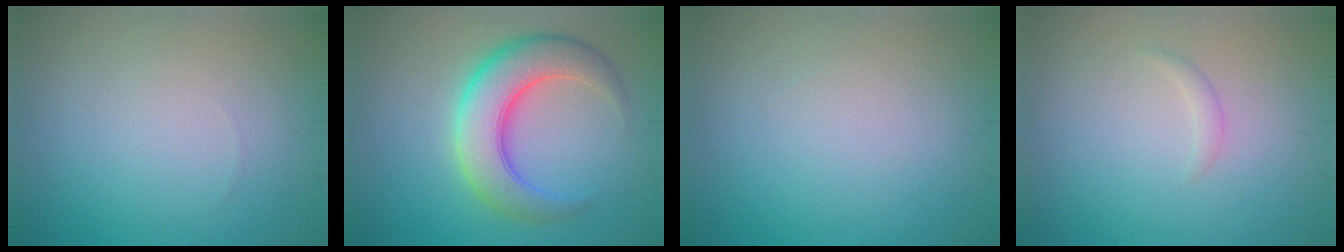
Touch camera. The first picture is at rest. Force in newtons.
{"total": 7.0, "press": 7.0, "slide": 0.2}
{"total": 0.0}
{"total": 0.7, "press": 0.7, "slide": 0.0}